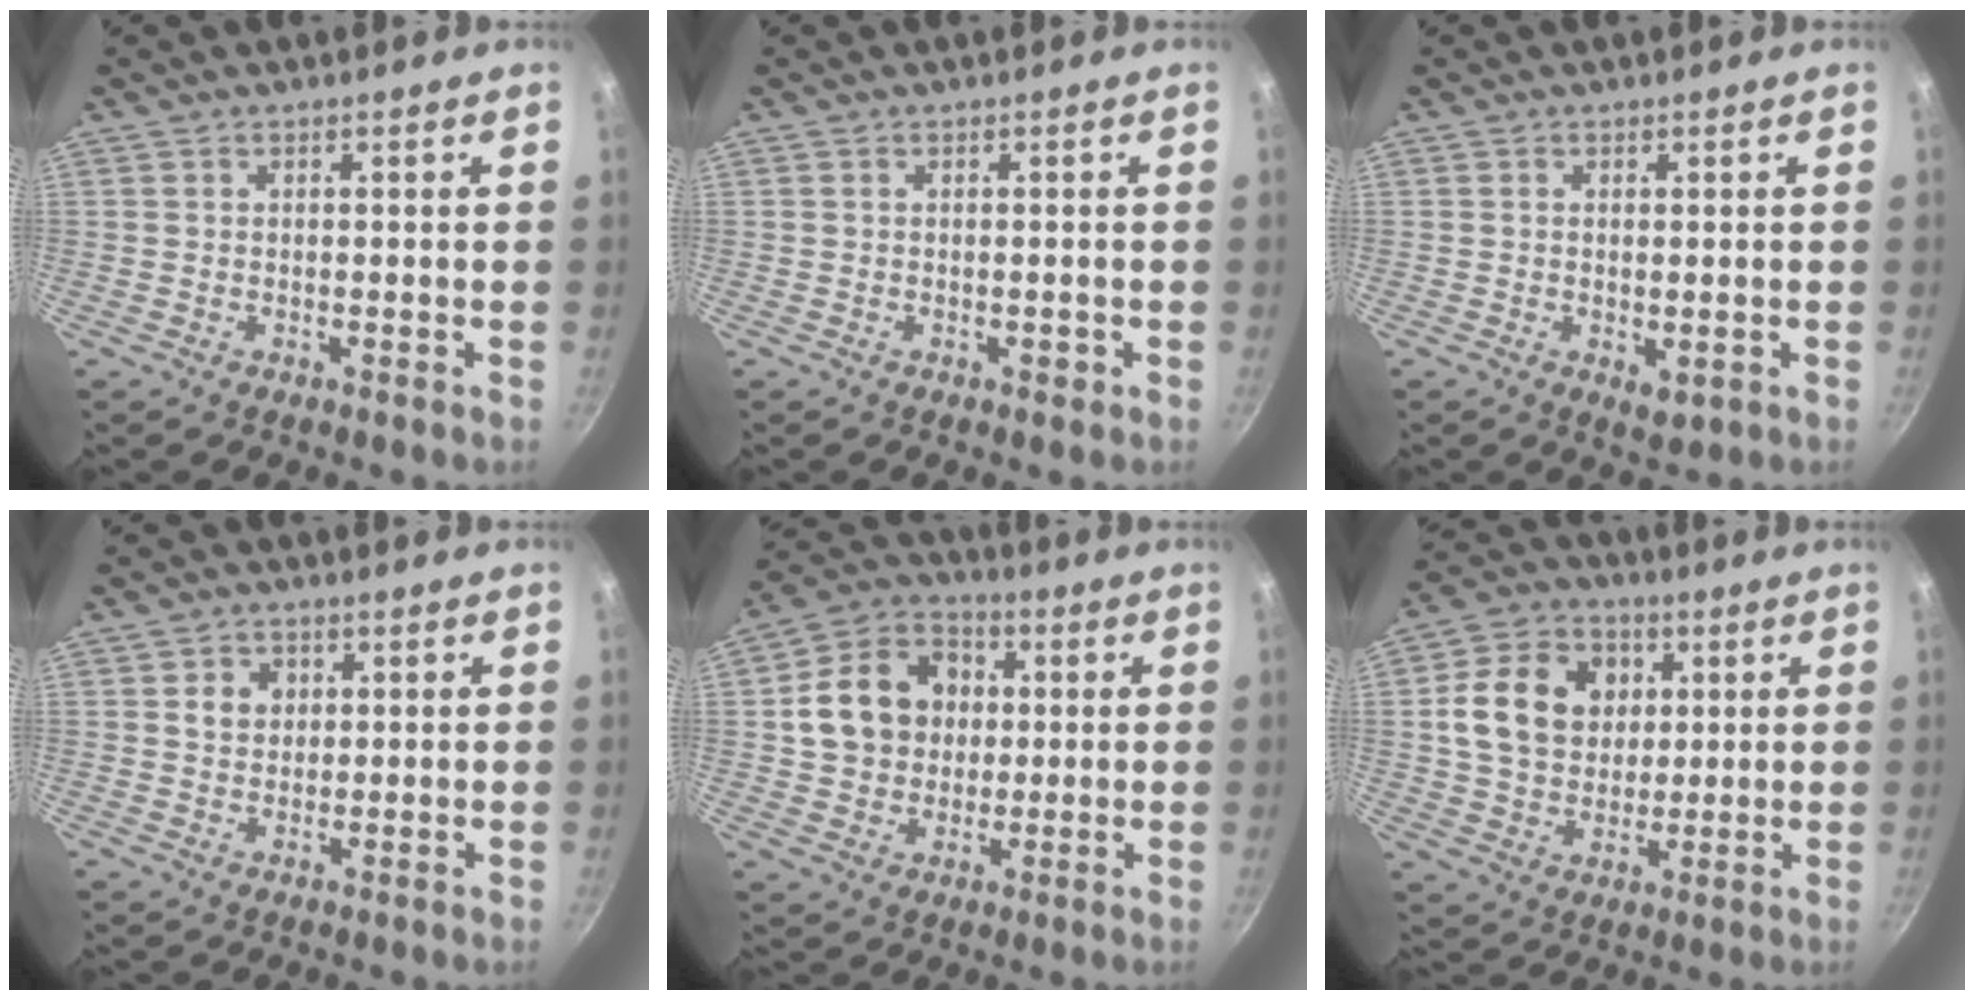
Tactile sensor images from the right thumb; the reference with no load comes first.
{"total": 0.6, "force": [-0.2, 0.4, 0.4], "torque": [-0.004, 0.002, -0.001]}
{"total": 2.3, "force": [-0.2, 1.0, 2.0], "torque": [-0.033, -0.012, 0.001]}
{"total": 3.9, "force": [0.9, 3.4, 1.7], "torque": [-0.009, 0.003, 0.014]}
{"total": 14.3, "force": [1.7, 11.9, 7.6], "torque": [-0.104, 0.022, 0.023]}
{"total": 14.9, "force": [3.2, 12.0, 8.3], "torque": [-0.120, 0.005, 0.049]}